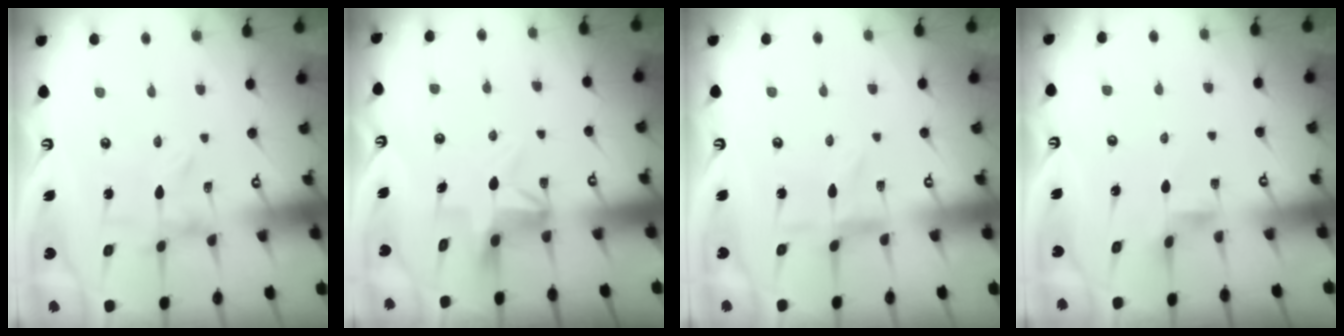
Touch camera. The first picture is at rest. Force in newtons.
{"total": 6.3, "press": 6.3, "slide": 0.2}
{"total": 1.3, "press": 1.2, "slide": 0.3}
{"total": 2.7, "press": 2.7, "slide": 0.5}